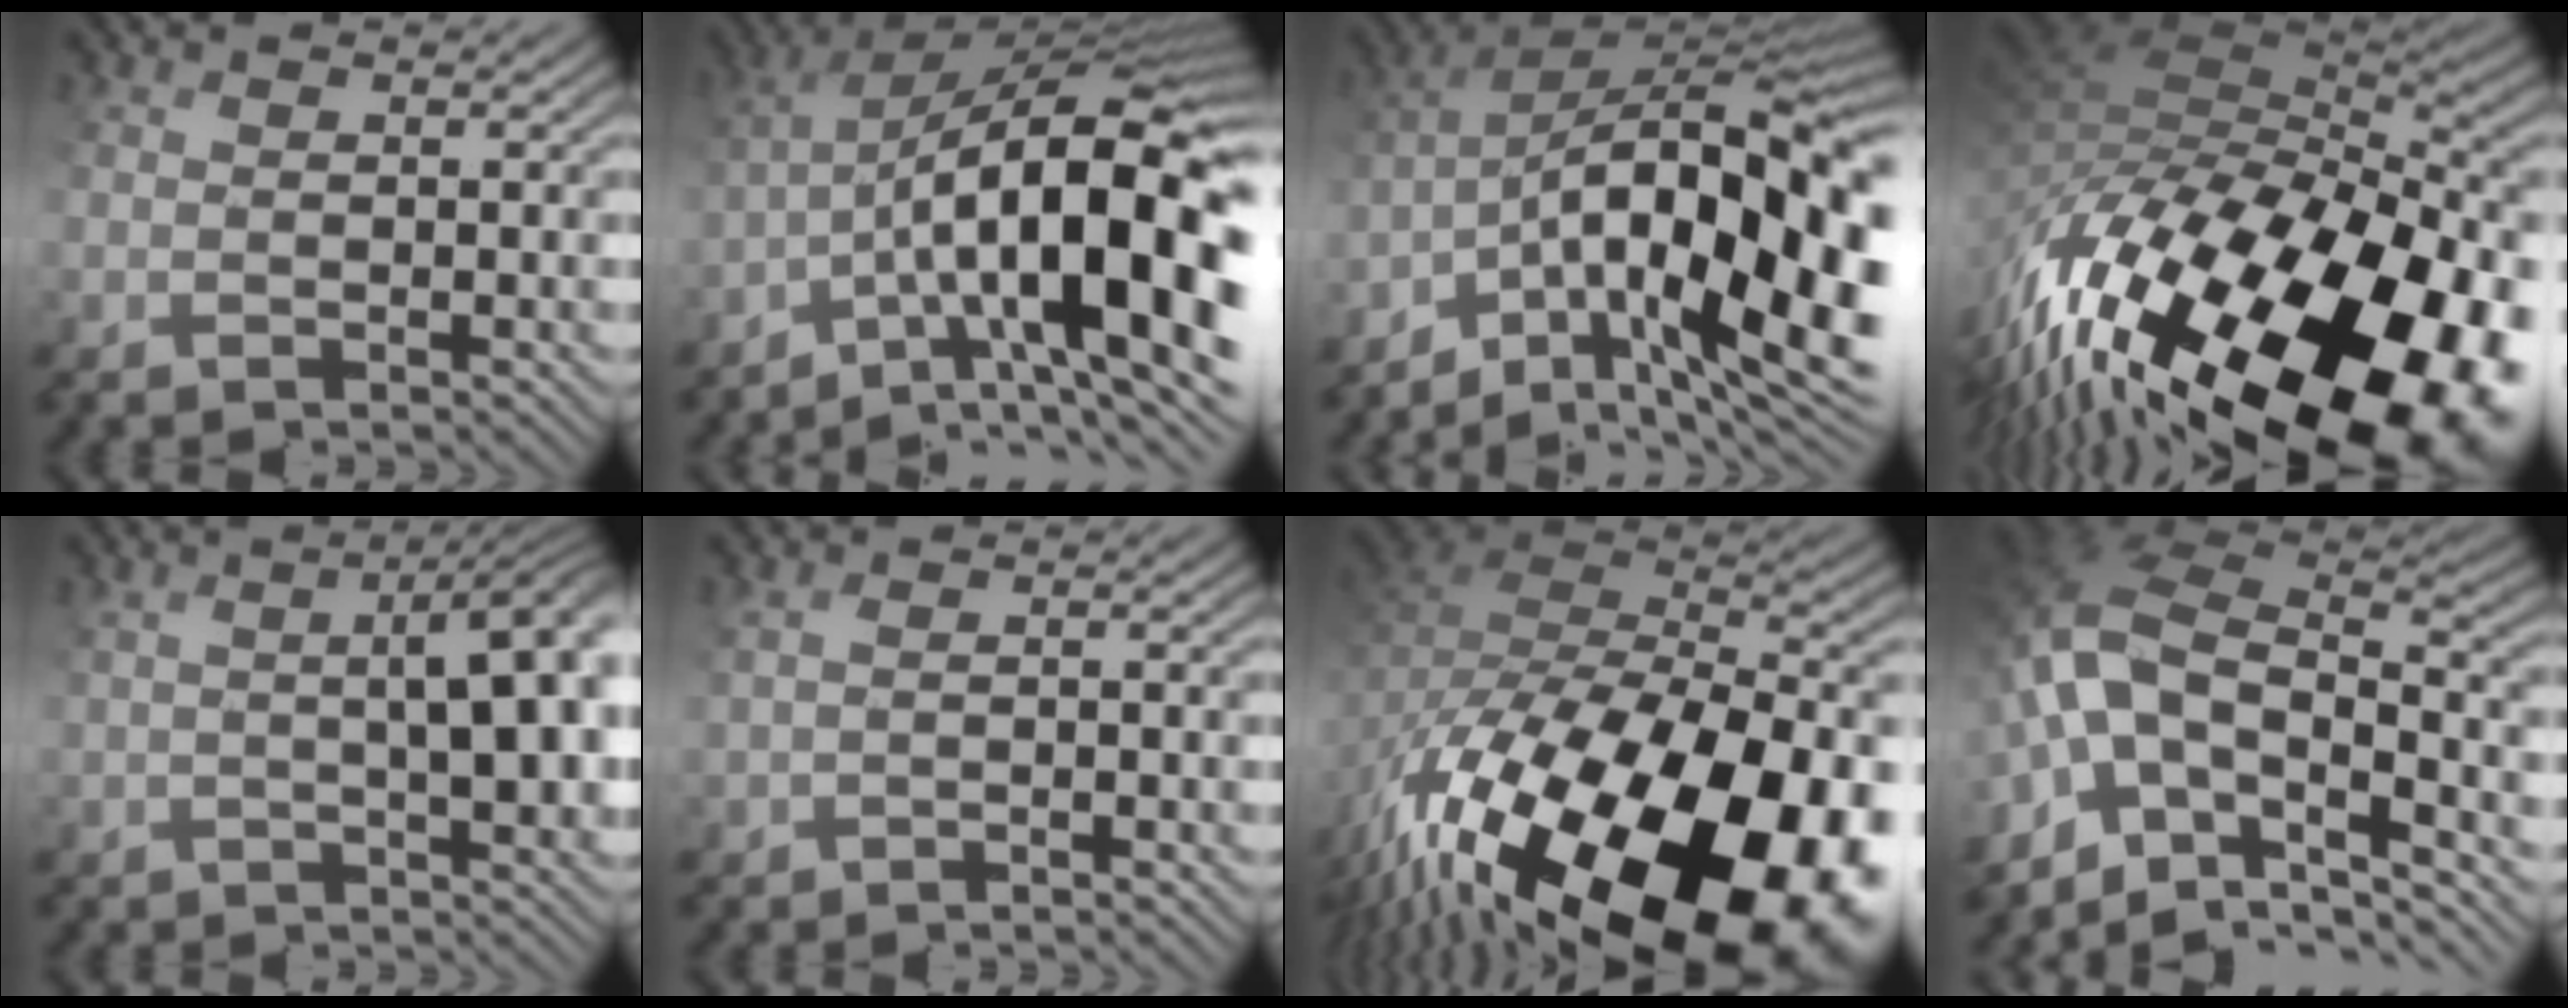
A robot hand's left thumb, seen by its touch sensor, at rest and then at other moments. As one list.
[{"total": 17.5, "force": [-4.7, 5.9, 15.8], "torque": [-0.237, 0.005, -0.072]}, {"total": 16.9, "force": [-6.6, 8.1, 13.2], "torque": [-0.247, -0.004, -0.108]}, {"total": 19.0, "force": [-8.7, 7.9, 14.9], "torque": [-0.306, -0.046, -0.111]}, {"total": 6.3, "force": [0.8, 1.9, 6.0], "torque": [-0.065, 0.014, 0.019]}, {"total": 0.6, "force": [-0.5, -0.4, -0.2], "torque": [0.002, 0.015, -0.011]}, {"total": 19.6, "force": [-10.9, 9.7, 13.1], "torque": [-0.236, -0.052, -0.131]}, {"total": 14.4, "force": [-5.4, 8.6, 10.1], "torque": [-0.276, 0.005, -0.091]}]